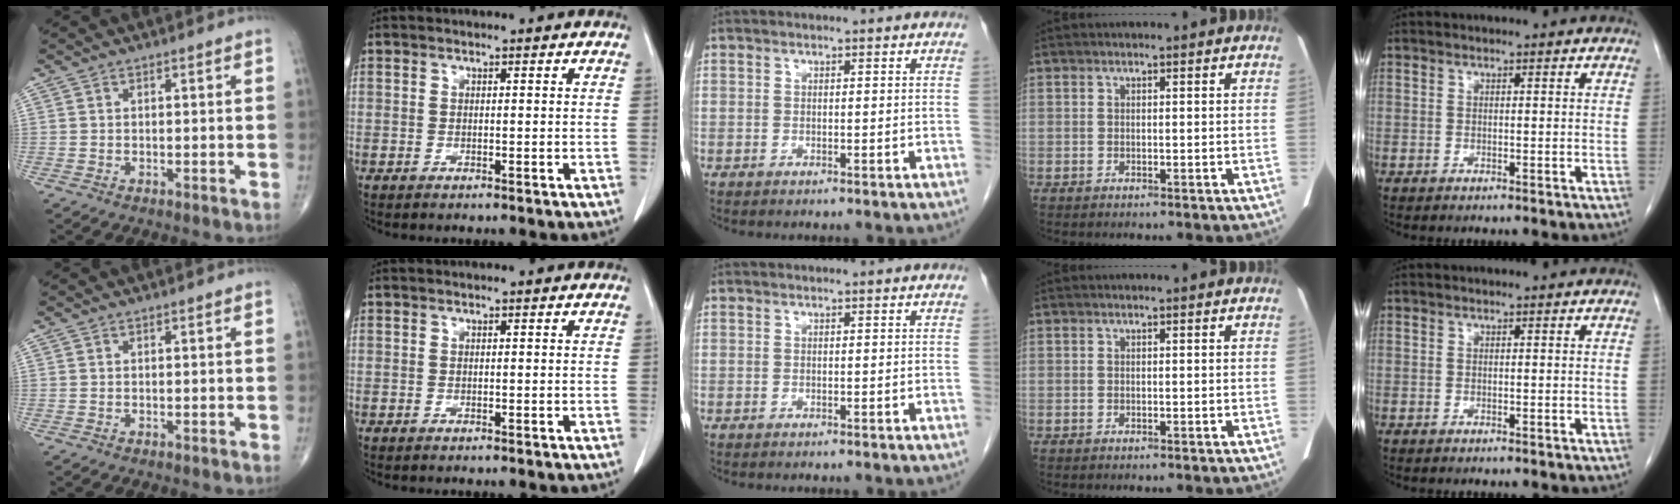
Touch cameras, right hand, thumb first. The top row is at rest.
{}